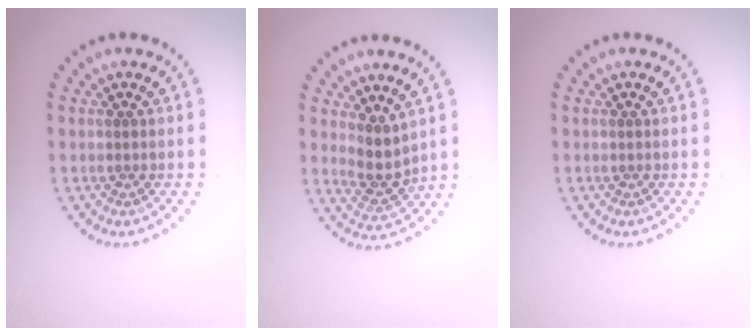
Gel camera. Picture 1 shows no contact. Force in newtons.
{"total": 2.5, "press": 1.9, "slide": 1.5}
{"total": 0.0}